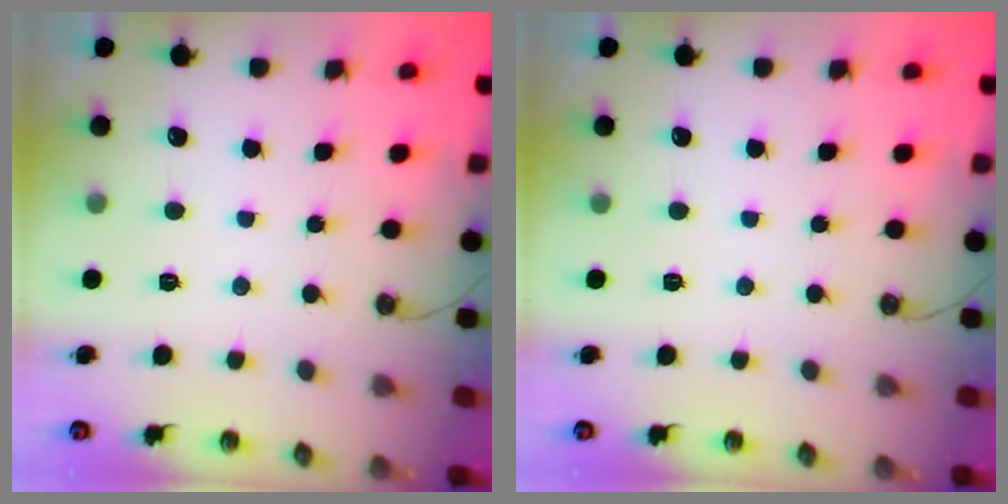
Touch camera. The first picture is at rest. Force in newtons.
{"total": 0.0}